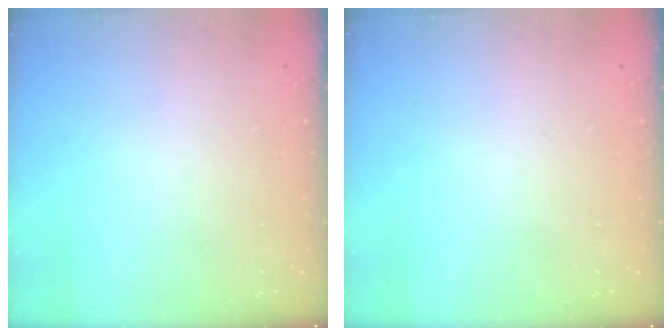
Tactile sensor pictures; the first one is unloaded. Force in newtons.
{"total": 0.0}